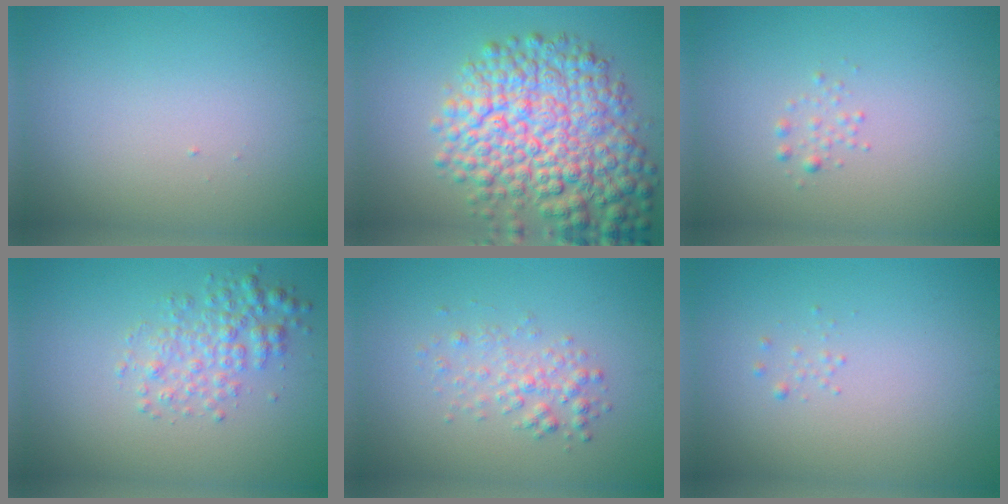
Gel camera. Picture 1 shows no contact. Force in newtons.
{"total": 9.7, "press": 9.7, "slide": 0.3}
{"total": 0.8, "press": 0.8, "slide": 0.0}
{"total": 2.9, "press": 2.9, "slide": 0.0}
{"total": 2.0, "press": 2.0, "slide": 0.1}
{"total": 0.7, "press": 0.7, "slide": 0.1}